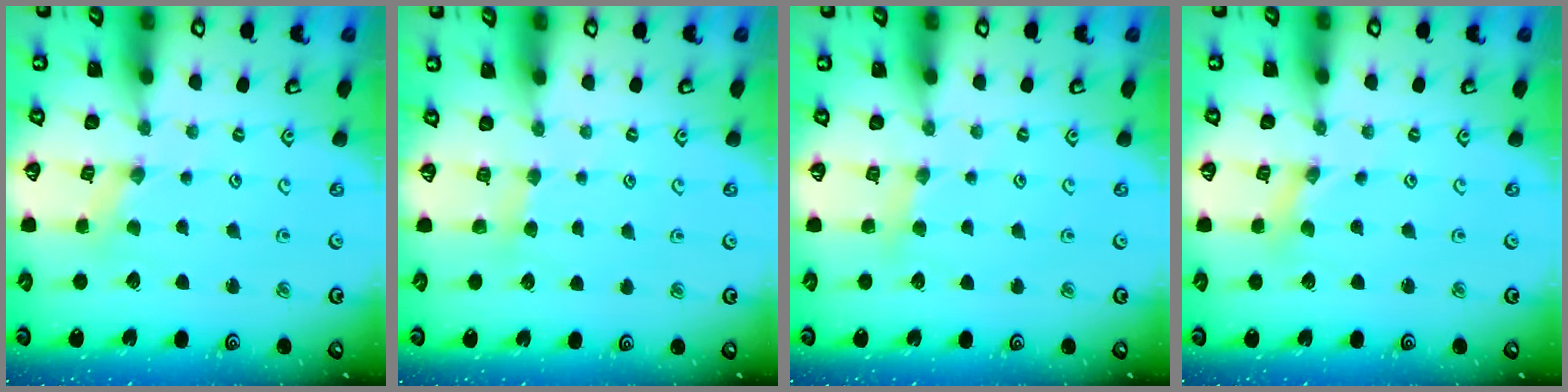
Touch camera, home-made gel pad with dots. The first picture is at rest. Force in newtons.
{"total": 3.3, "press": 3.2, "slide": 0.5}
{"total": 3.5, "press": 3.4, "slide": 0.6}
{"total": 0.0}